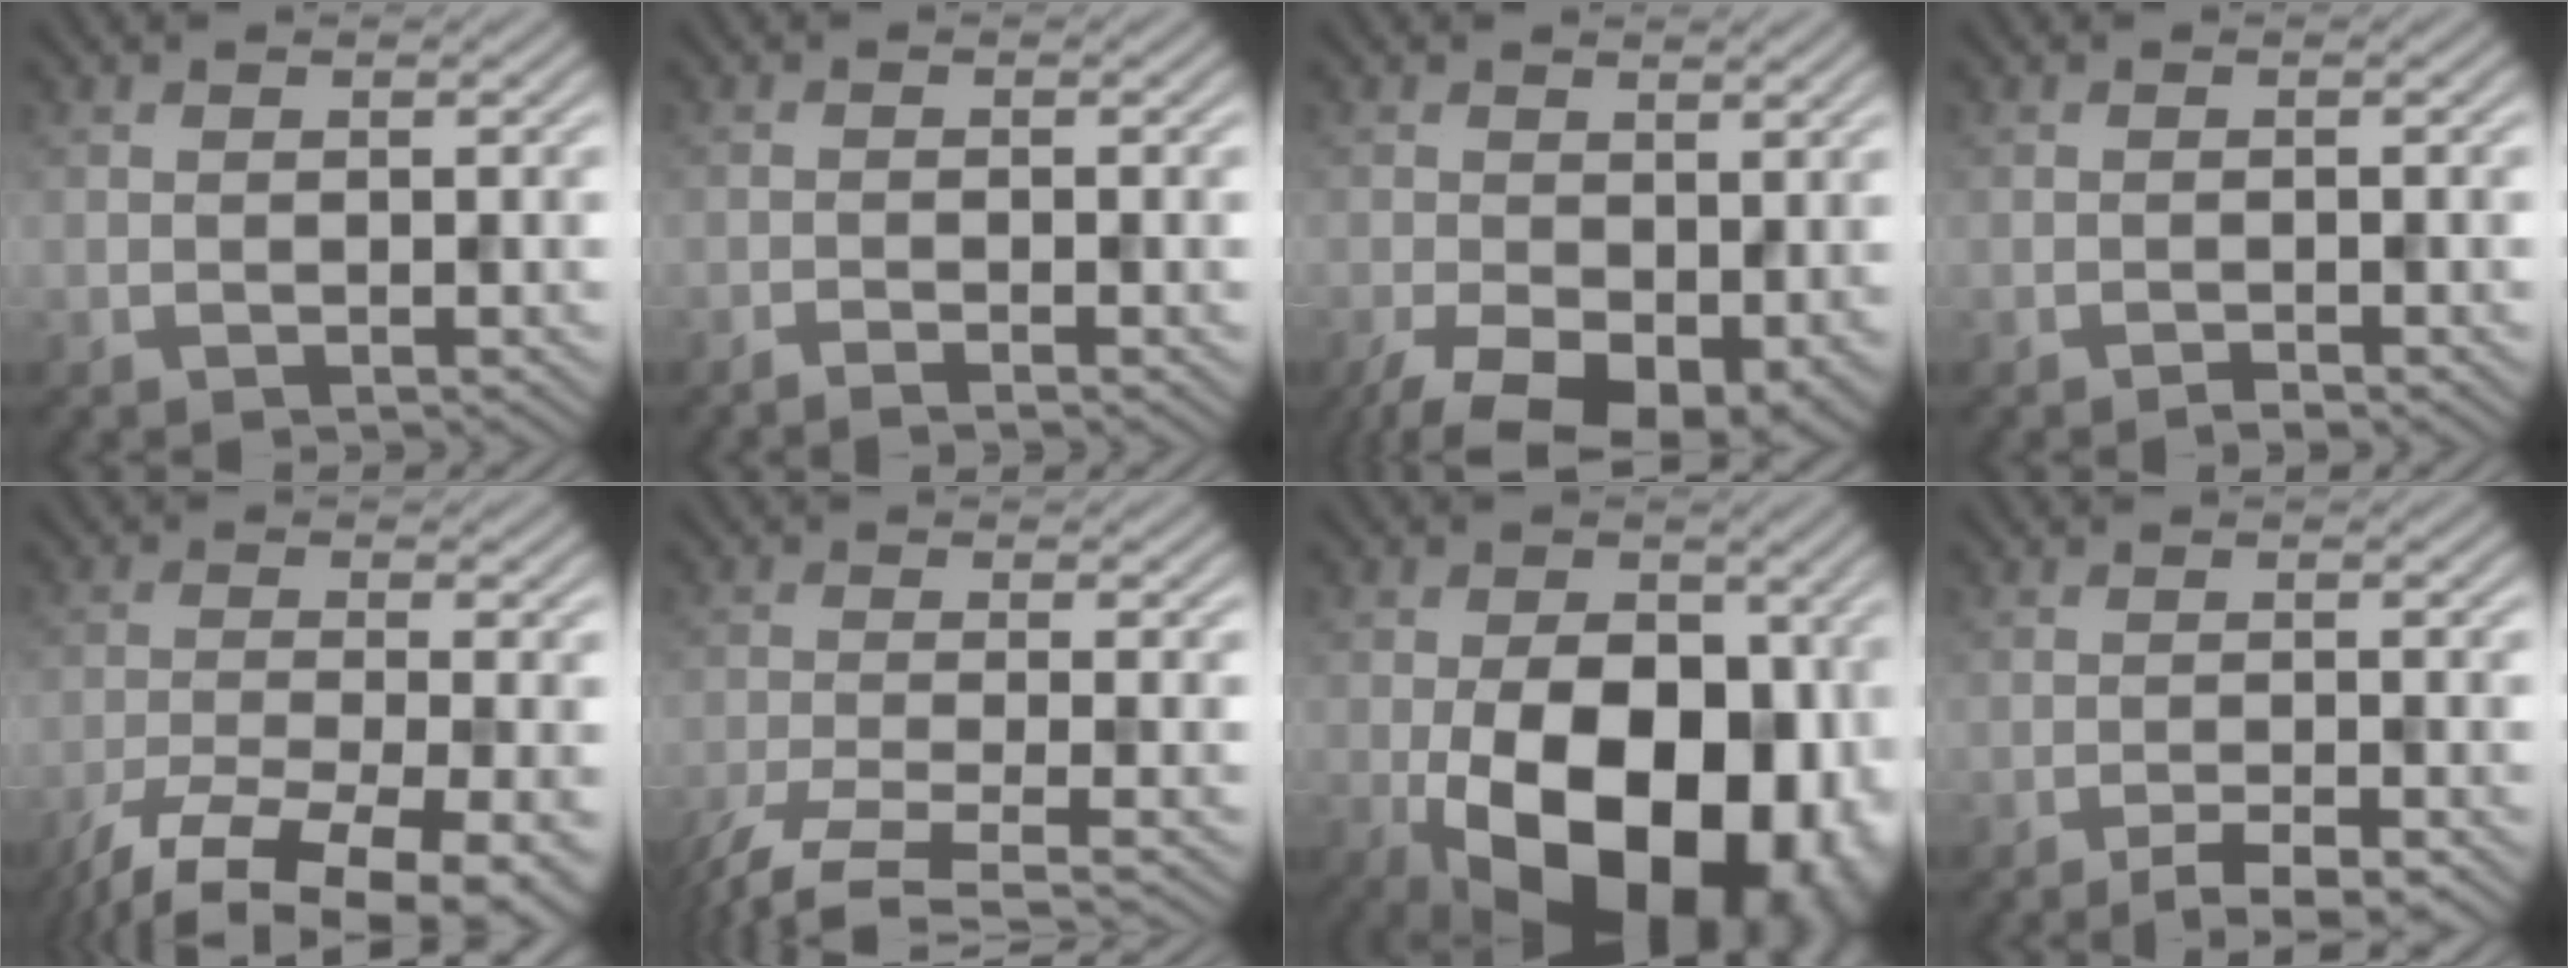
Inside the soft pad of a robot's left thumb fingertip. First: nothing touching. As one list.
[{"total": 1.3, "force": [-1.0, 0.0, 0.9], "torque": [-0.017, 0.002, -0.018]}, {"total": 10.7, "force": [-4.7, 5.9, 7.6], "torque": [-0.145, -0.046, -0.063]}, {"total": 0.7, "force": [-0.6, 0.1, 0.3], "torque": [-0.006, 0.002, -0.009]}, {"total": 12.5, "force": [-8.9, 3.2, 8.1], "torque": [-0.153, -0.033, -0.131]}, {"total": 6.1, "force": [-3.8, 1.4, 4.5], "torque": [-0.087, -0.013, -0.078]}, {"total": 19.9, "force": [-4.7, 12.3, 14.9], "torque": [-0.194, -0.030, -0.067]}, {"total": 3.1, "force": [-2.3, 0.5, 2.0], "torque": [-0.035, 0.005, -0.037]}]